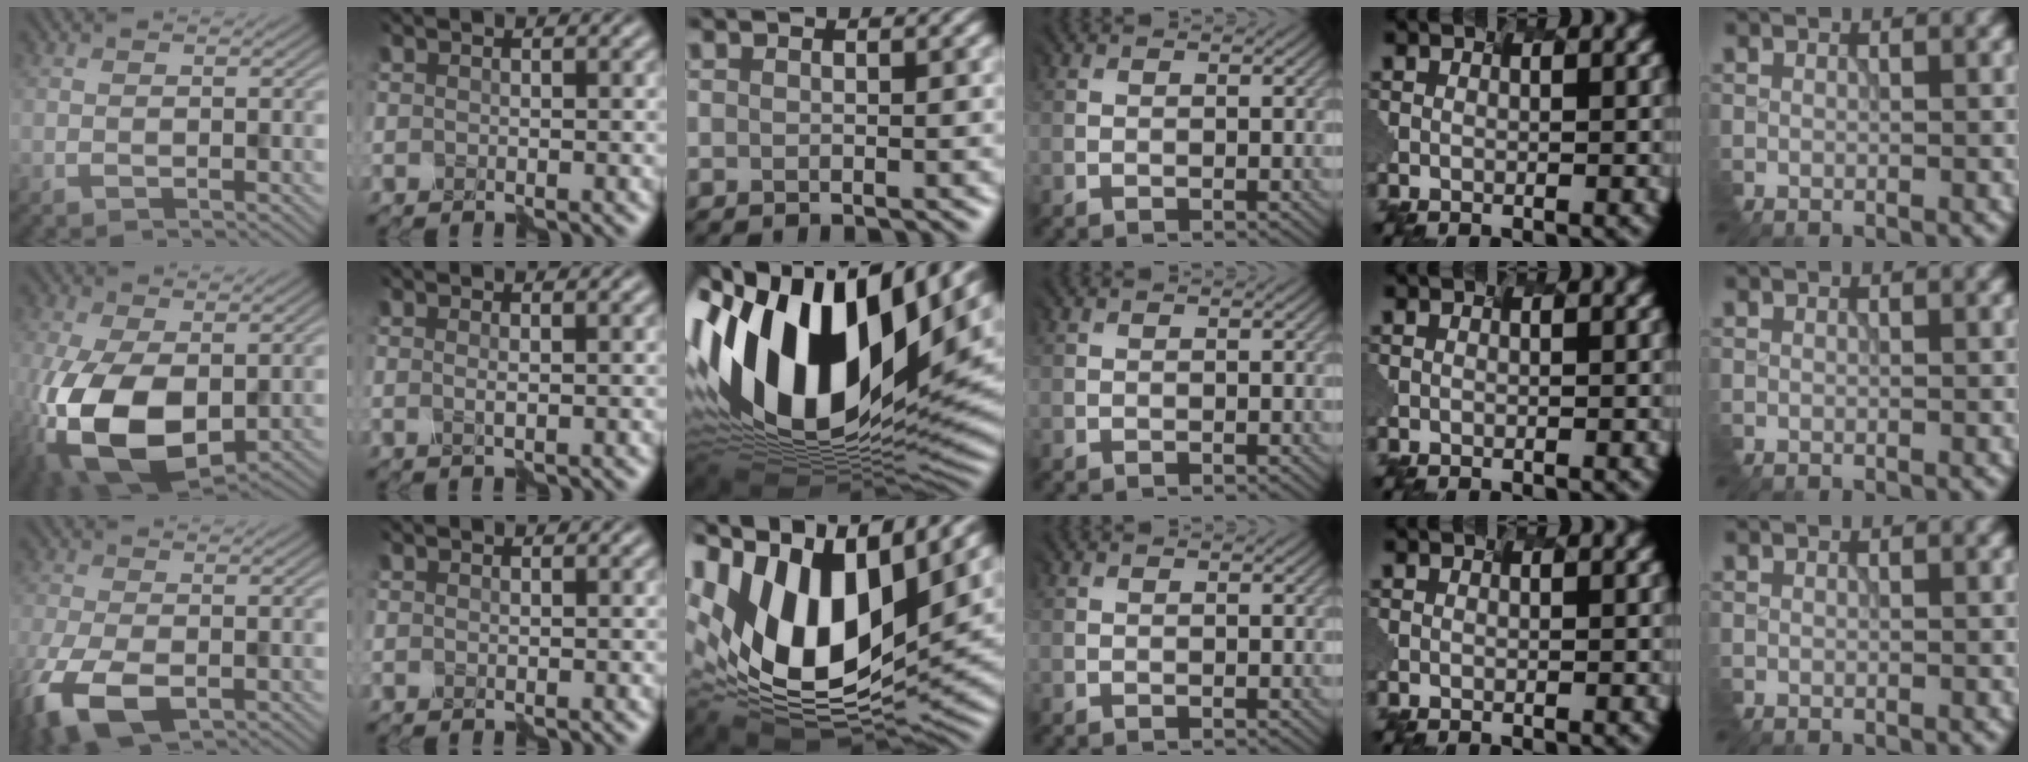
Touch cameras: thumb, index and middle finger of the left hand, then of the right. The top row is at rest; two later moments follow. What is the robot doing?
{"motion": "disassemble", "object": "velcro strap"}